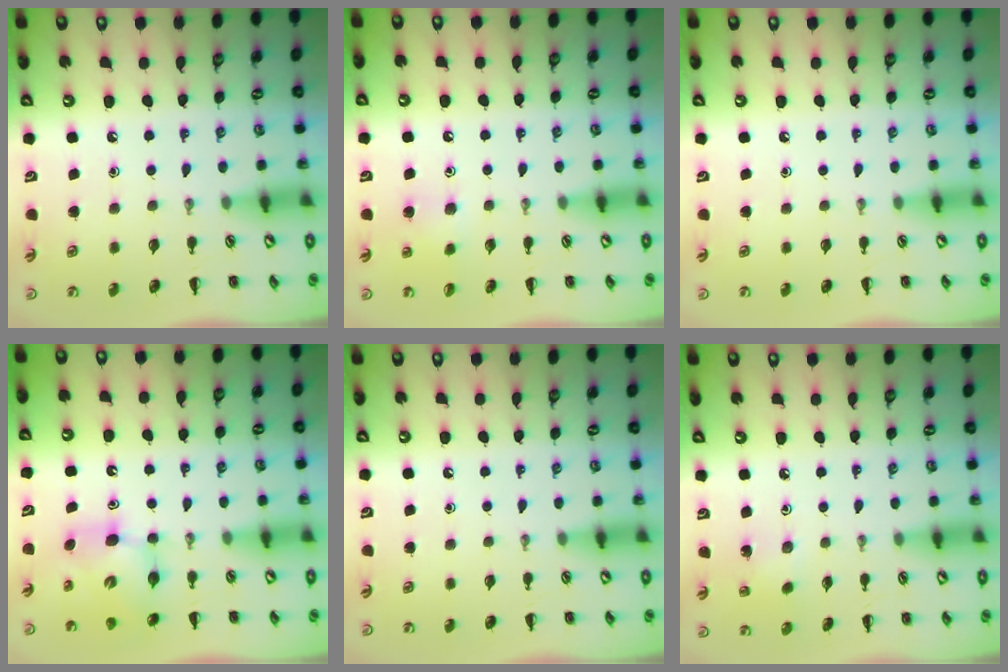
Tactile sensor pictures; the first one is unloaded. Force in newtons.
{"total": 6.9, "press": 6.7, "slide": 1.9}
{"total": 0.0}
{"total": 7.3, "press": 7.1, "slide": 1.4}
{"total": 0.0}
{"total": 2.5, "press": 2.4, "slide": 0.8}